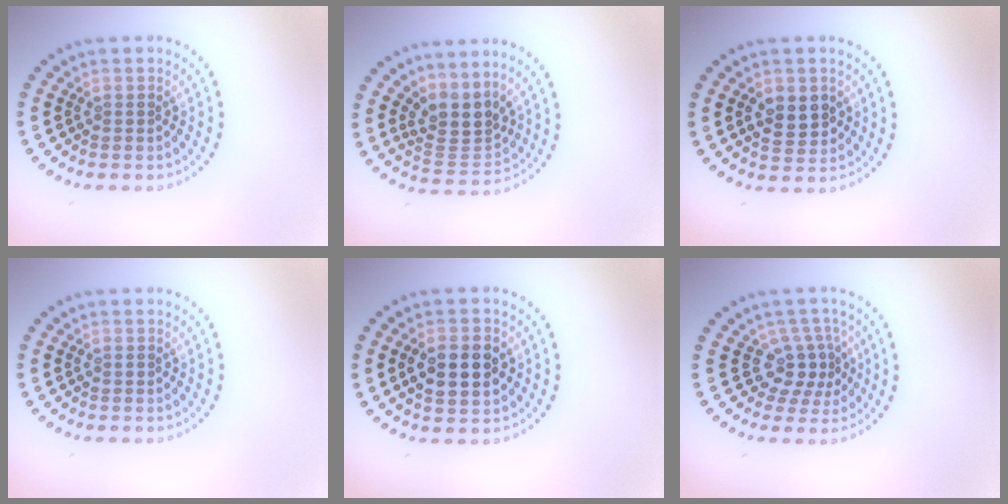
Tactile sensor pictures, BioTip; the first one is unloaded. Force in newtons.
{"total": 3.3, "press": 2.5, "slide": 2.2}
{"total": 2.9, "press": 2.9, "slide": 0.4}
{"total": 0.6, "press": 0.6, "slide": 0.2}
{"total": 4.7, "press": 4.7, "slide": 0.4}
{"total": 3.2, "press": 2.3, "slide": 2.2}